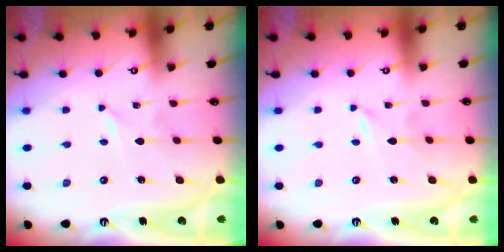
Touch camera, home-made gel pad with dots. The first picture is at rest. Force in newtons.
{"total": 0.0}